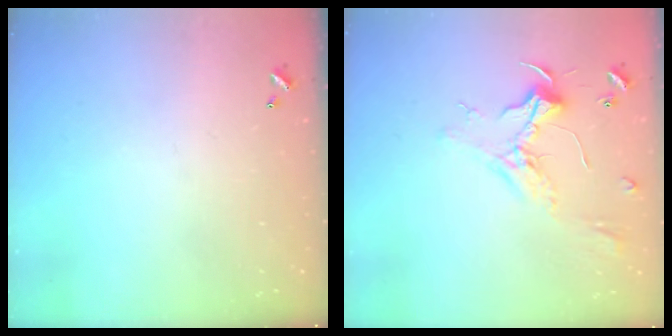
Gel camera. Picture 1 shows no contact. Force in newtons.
{"total": 2.3, "press": 2.1, "slide": 0.9}